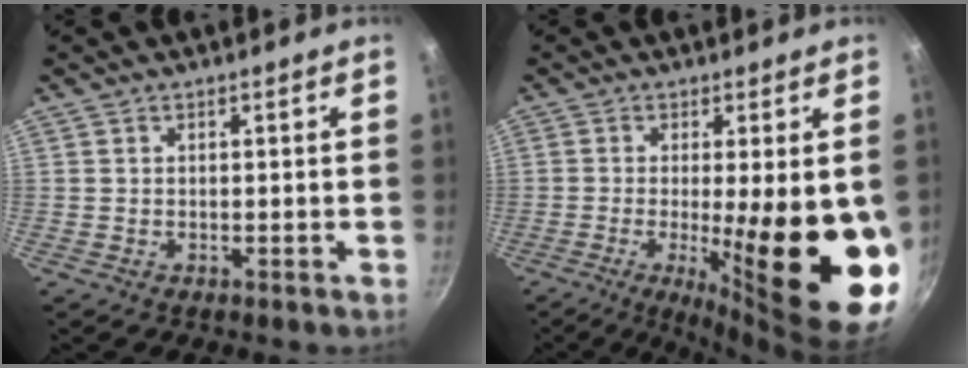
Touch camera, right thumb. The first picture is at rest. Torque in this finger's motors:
{"motor_torque": [-0.30, 1.88, 0.48, -0.11, 0.50]}